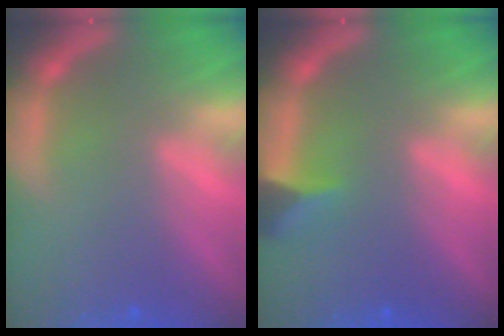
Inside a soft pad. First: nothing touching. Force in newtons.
{"total": 2.4}